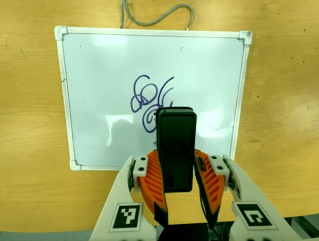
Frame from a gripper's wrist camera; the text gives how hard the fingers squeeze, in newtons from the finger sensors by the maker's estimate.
{"total": 6.0, "left": 4.8, "right": 7.2}